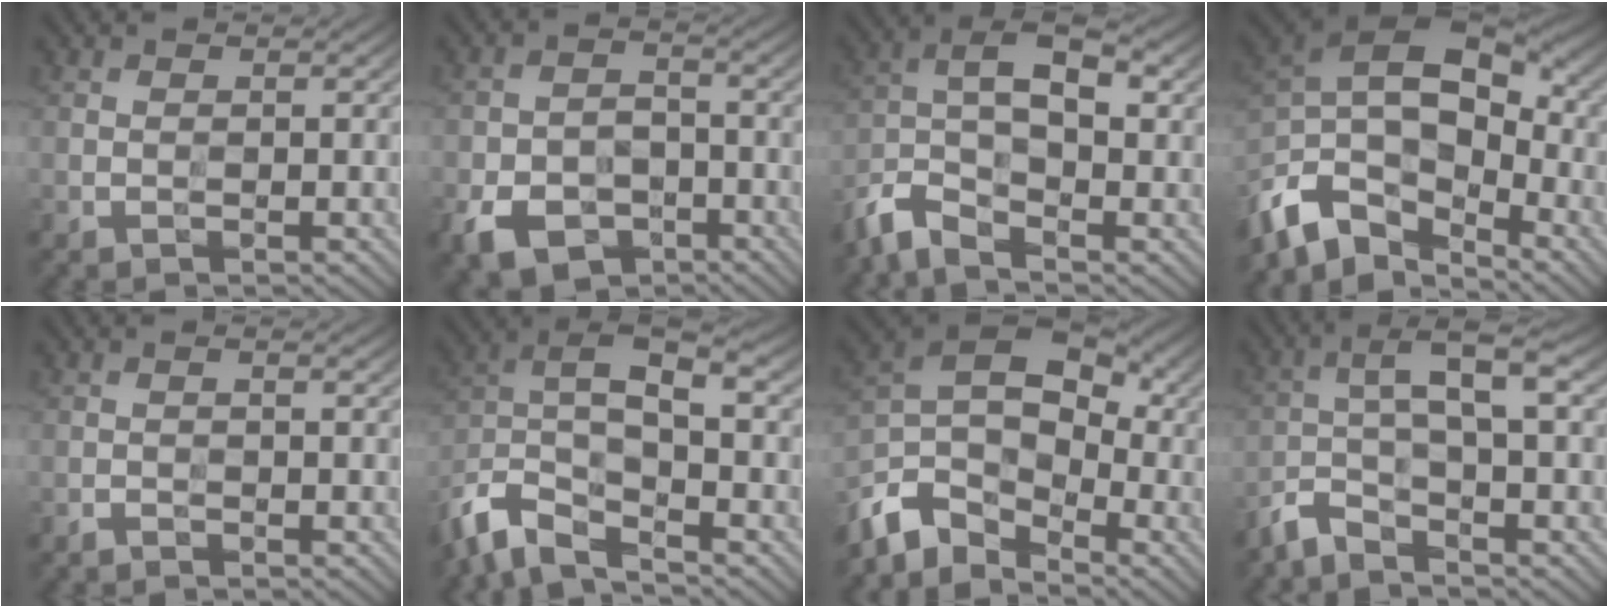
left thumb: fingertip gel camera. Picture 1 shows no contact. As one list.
[{"total": 8.2, "force": [-4.6, 5.4, 4.1], "torque": [-0.080, -0.019, -0.084]}, {"total": 8.0, "force": [-3.4, 3.6, 6.3], "torque": [-0.122, 0.004, -0.085]}, {"total": 14.1, "force": [-5.4, 9.1, 9.3], "torque": [-0.212, -0.003, -0.109]}, {"total": 1.0, "force": [-0.8, 0.1, 0.6], "torque": [-0.012, 0.001, -0.017]}, {"total": 10.4, "force": [-5.6, 3.7, 7.9], "torque": [-0.157, -0.008, -0.116]}, {"total": 10.0, "force": [-5.0, 6.4, 5.9], "torque": [-0.120, -0.003, -0.115]}, {"total": 5.8, "force": [-2.9, 1.3, 4.8], "torque": [-0.098, 0.005, -0.075]}]